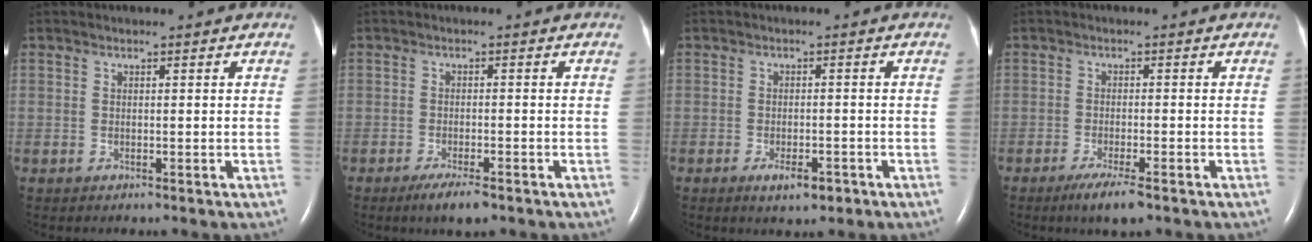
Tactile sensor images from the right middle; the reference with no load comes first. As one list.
[{"total": 4.0, "force": [-2.8, 0.7, 2.8], "torque": [-0.052, -0.007, -0.045]}, {"total": 3.4, "force": [-2.0, 1.2, 2.4], "torque": [-0.041, 0.000, -0.026]}, {"total": 4.4, "force": [-2.9, 0.4, 3.3], "torque": [-0.062, -0.012, -0.049]}]